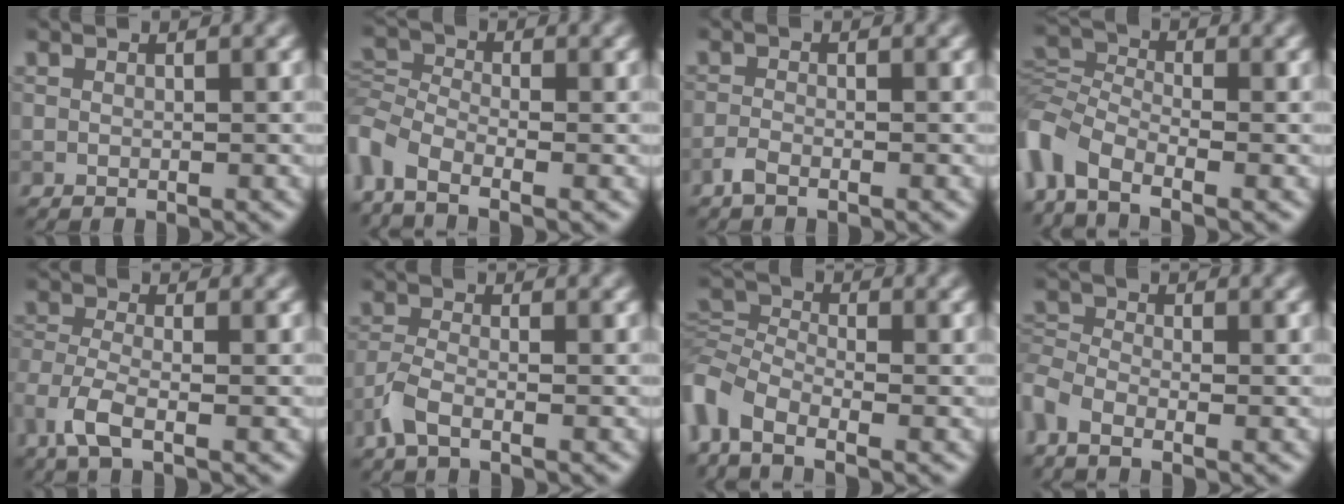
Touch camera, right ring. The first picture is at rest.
{"total": 4.6, "force": [-2.5, 2.4, 3.0], "torque": [-0.067, -0.001, -0.070]}
{"total": 1.4, "force": [-1.0, 0.4, 0.9], "torque": [-0.021, 0.000, -0.025]}
{"total": 6.2, "force": [-3.0, 3.5, 4.3], "torque": [-0.093, 0.005, -0.078]}
{"total": 3.8, "force": [-2.2, 1.4, 2.8], "torque": [-0.070, -0.008, -0.056]}
{"total": 2.7, "force": [-1.7, 0.8, 1.9], "torque": [-0.048, -0.003, -0.046]}
{"total": 5.3, "force": [-2.7, 2.9, 3.5], "torque": [-0.078, 0.003, -0.073]}
{"total": 3.1, "force": [-1.8, 1.4, 2.1], "torque": [-0.058, -0.011, -0.048]}